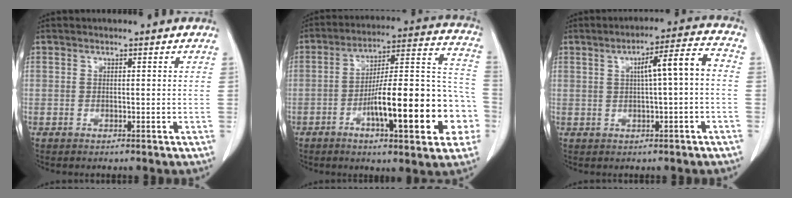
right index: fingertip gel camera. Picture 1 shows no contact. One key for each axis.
{"total": 22.1, "fx": -7.0, "fy": 4.5, "fz": 20.4, "tx": -0.245, "ty": 0.030, "tz": -0.095}
{"total": 8.1, "fx": 0.5, "fy": 1.2, "fz": 8.0, "tx": -0.123, "ty": 0.028, "tz": 0.010}